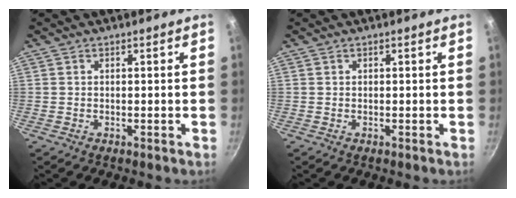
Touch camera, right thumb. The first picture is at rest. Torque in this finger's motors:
{"motor_torque": [0.08, 0.07, 0.21, 0.29, 0.00]}